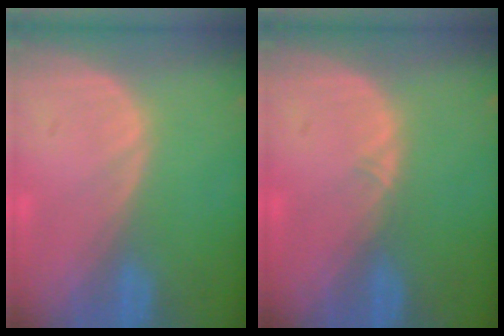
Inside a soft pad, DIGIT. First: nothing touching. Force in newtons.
{"total": 0.6, "press": 0.5, "slide": 0.4}